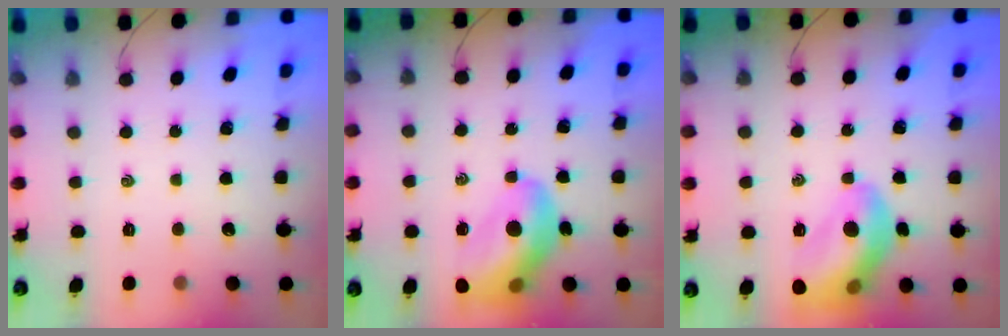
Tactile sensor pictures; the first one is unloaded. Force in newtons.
{"total": 13.9, "press": 13.4, "slide": 3.7}
{"total": 14.0, "press": 13.7, "slide": 3.0}